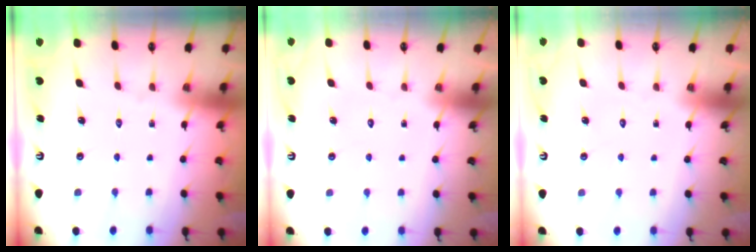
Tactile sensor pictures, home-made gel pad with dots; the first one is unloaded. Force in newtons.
{"total": 1.6, "press": 1.6, "slide": 0.1}
{"total": 1.8, "press": 1.7, "slide": 0.1}